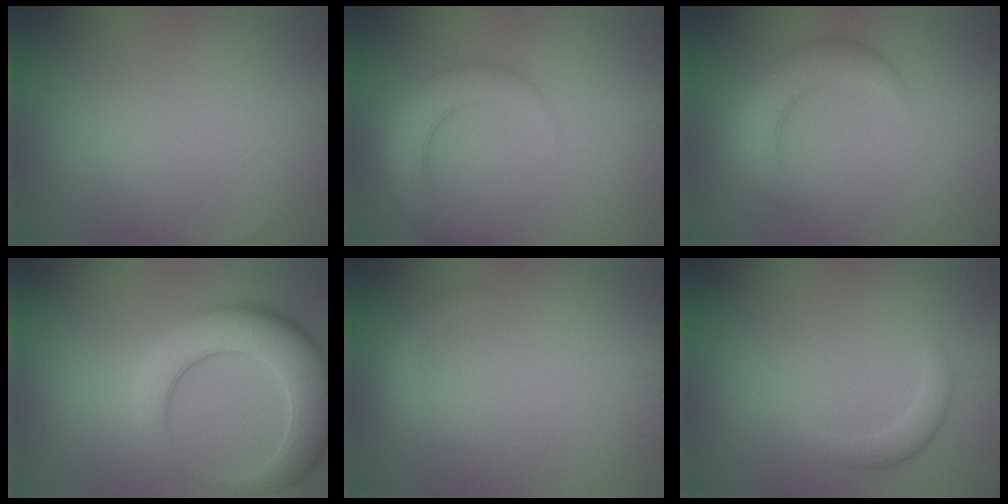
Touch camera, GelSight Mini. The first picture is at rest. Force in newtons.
{"total": 4.0, "press": 4.0, "slide": 0.3}
{"total": 3.7, "press": 3.7, "slide": 0.1}
{"total": 7.6, "press": 7.6, "slide": 0.8}
{"total": 1.3, "press": 1.3, "slide": 0.1}
{"total": 1.5, "press": 1.5, "slide": 0.1}